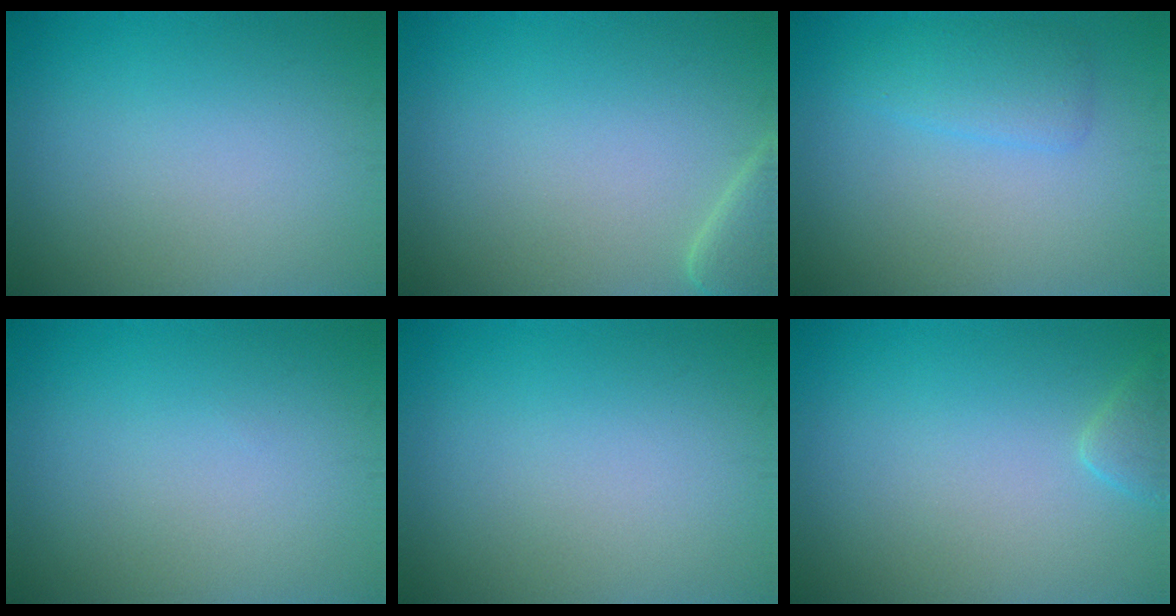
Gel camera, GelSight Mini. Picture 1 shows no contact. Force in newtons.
{"total": 2.4, "press": 2.3, "slide": 0.4}
{"total": 2.5, "press": 2.5, "slide": 0.1}
{"total": 0.0}
{"total": 0.0}
{"total": 1.5, "press": 1.5, "slide": 0.2}